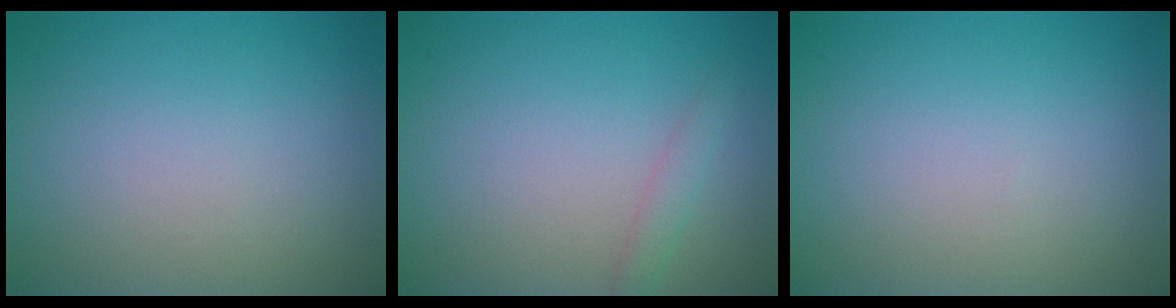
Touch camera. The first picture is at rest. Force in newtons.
{"total": 1.2, "press": 1.2, "slide": 0.2}
{"total": 0.0}